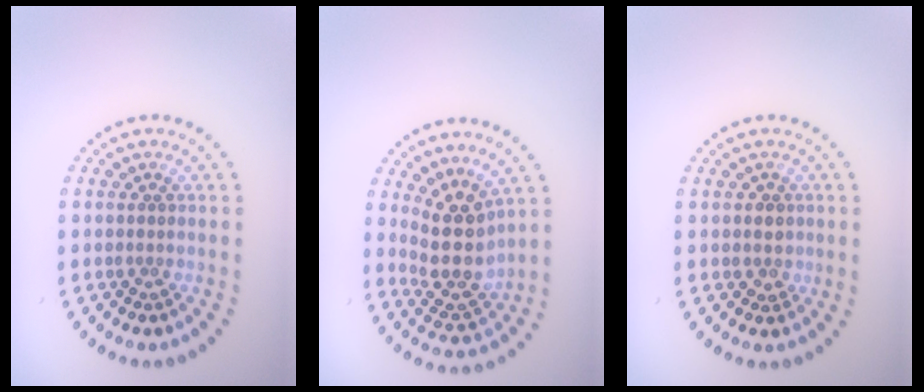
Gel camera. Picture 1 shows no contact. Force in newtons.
{"total": 4.5, "press": 3.7, "slide": 2.5}
{"total": 1.1, "press": 0.9, "slide": 0.6}